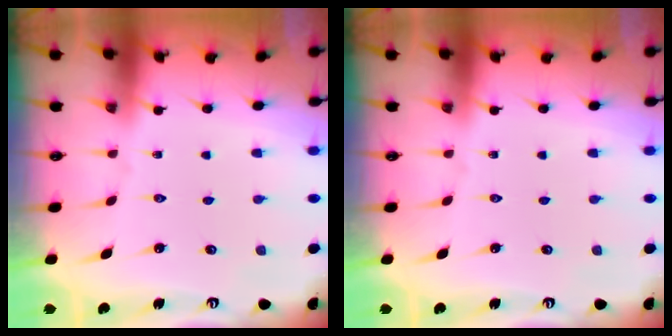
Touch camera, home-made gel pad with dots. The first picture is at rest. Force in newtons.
{"total": 0.0}